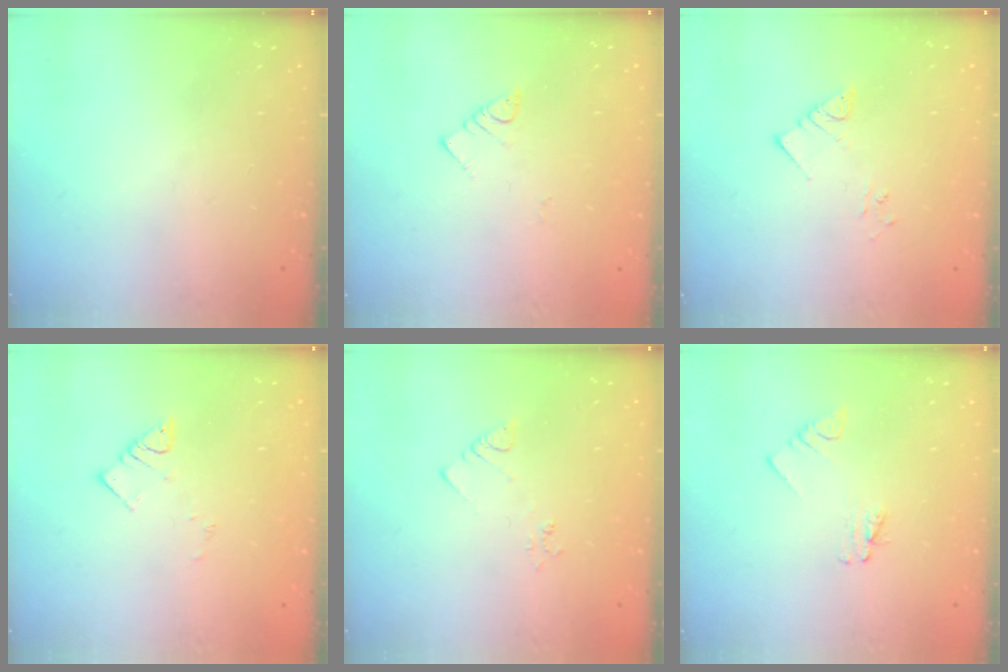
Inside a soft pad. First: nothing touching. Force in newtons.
{"total": 3.0, "press": 3.0, "slide": 0.2}
{"total": 3.7, "press": 3.7, "slide": 0.2}
{"total": 3.4, "press": 3.4, "slide": 0.3}
{"total": 2.4, "press": 2.4, "slide": 0.4}
{"total": 1.6, "press": 1.6, "slide": 0.2}